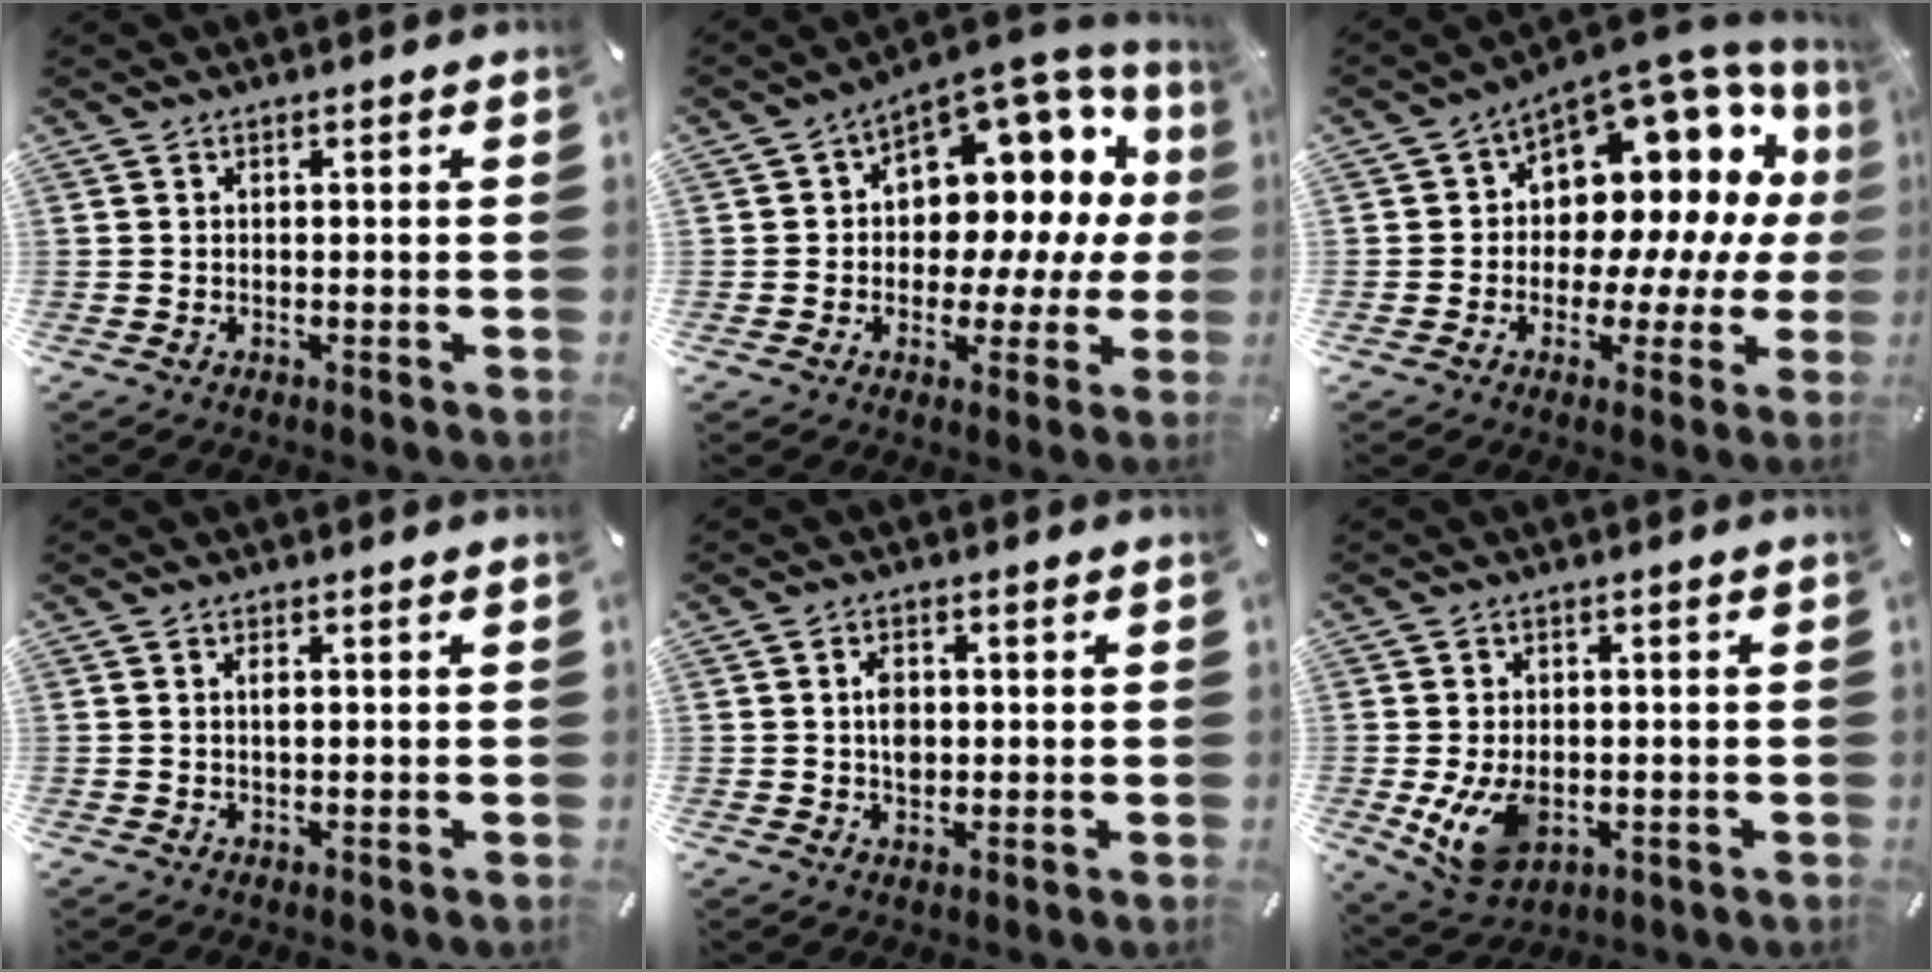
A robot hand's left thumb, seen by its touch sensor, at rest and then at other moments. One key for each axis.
{"total": 11.0, "fx": 4.3, "fy": 8.4, "fz": 5.6, "tx": -0.058, "ty": -0.067, "tz": 0.078}
{"total": 13.2, "fx": 5.9, "fy": 9.2, "fz": 7.5, "tx": -0.095, "ty": -0.078, "tz": 0.099}
{"total": 1.3, "fx": 0.2, "fy": 0.4, "fz": 1.2, "tx": -0.025, "ty": 0.000, "tz": 0.002}
{"total": 3.8, "fx": 0.3, "fy": 2.7, "fz": 2.7, "tx": -0.039, "ty": 0.001, "tz": 0.000}
{"total": 8.9, "fx": -1.7, "fy": 6.1, "fz": 6.2, "tx": -0.124, "ty": -0.004, "tz": -0.028}